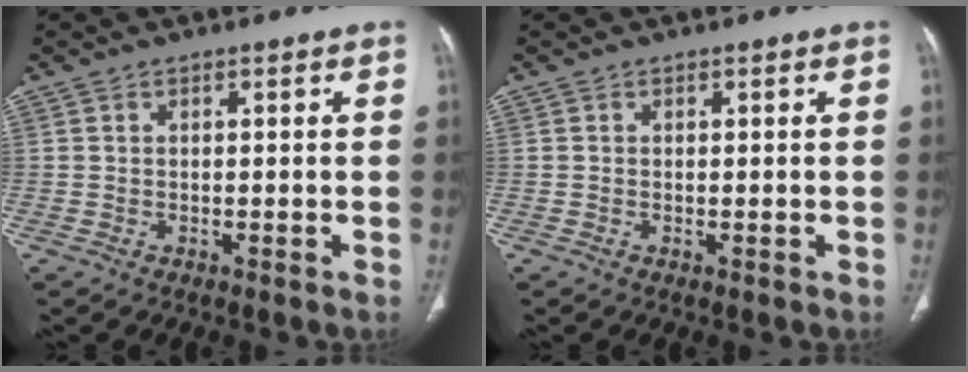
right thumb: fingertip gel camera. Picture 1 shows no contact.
{"total": 0.0}